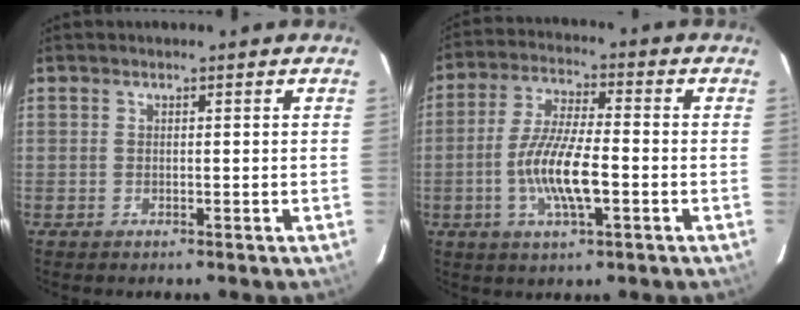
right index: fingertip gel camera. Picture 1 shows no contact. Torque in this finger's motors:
{"motor_torque": [1.19, -0.43, 0.74, 0.21]}